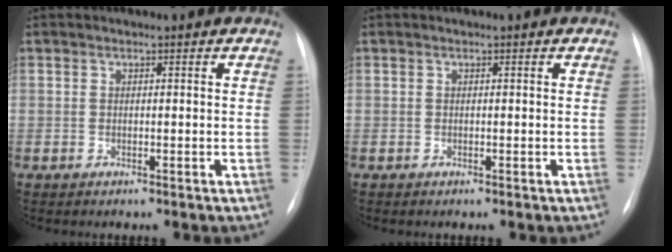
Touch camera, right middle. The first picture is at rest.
{"total": 0.0}